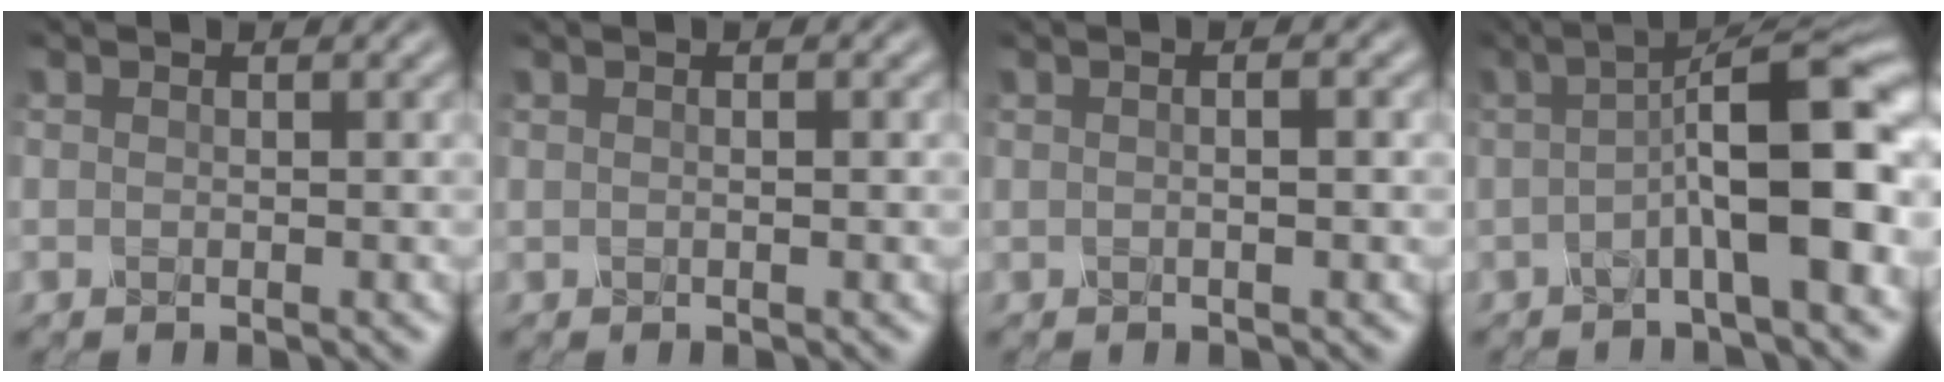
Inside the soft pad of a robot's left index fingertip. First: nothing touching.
{"total": 0.7, "force": [0.1, 0.1, 0.7], "torque": [-0.013, 0.002, 0.001]}
{"total": 2.3, "force": [0.5, 1.0, 2.0], "torque": [-0.007, 0.006, -0.012]}
{"total": 8.9, "force": [-0.7, 1.9, 8.7], "torque": [-0.111, 0.022, -0.024]}